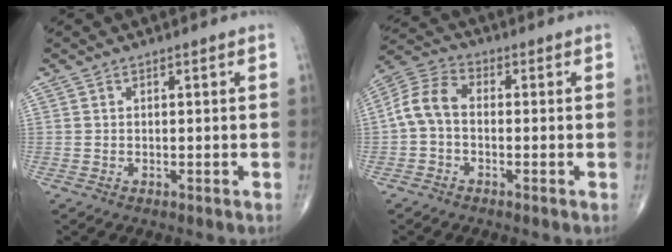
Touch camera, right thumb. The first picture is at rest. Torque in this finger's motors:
{"motor_torque": [0.01, 0.01, 0.06, -0.09, 0.08]}